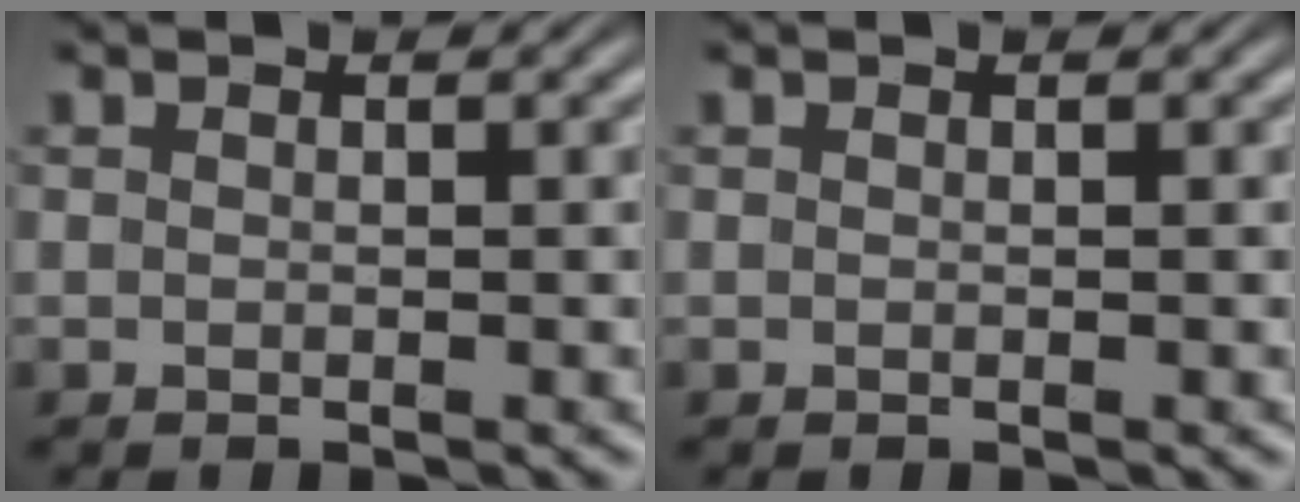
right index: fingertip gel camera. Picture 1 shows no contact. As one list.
[{"total": 0.0}]